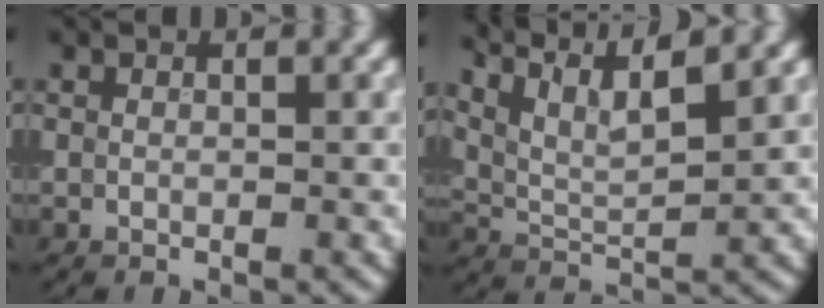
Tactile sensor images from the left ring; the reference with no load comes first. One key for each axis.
{"total": 8.1, "fx": 6.1, "fy": 2.1, "fz": 4.9, "tx": -0.093, "ty": 0.023, "tz": 0.083}